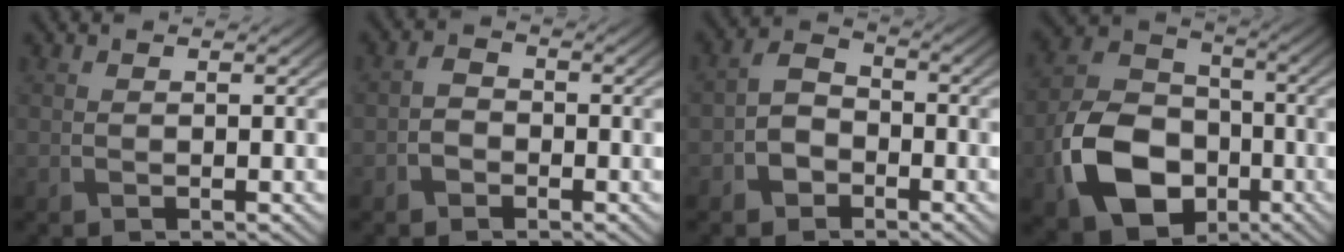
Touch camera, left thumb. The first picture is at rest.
{"total": 2.0, "force": [-1.1, 1.4, 0.8], "torque": [-0.016, 0.006, -0.028]}
{"total": 4.3, "force": [-2.0, 3.1, 2.2], "torque": [-0.043, 0.004, -0.049]}
{"total": 13.1, "force": [-4.8, 9.4, 7.7], "torque": [-0.184, -0.018, -0.105]}